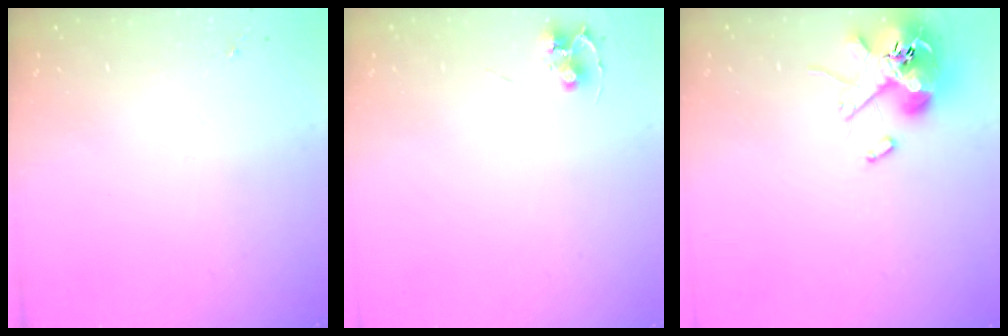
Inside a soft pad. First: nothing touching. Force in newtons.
{"total": 4.7, "press": 4.7, "slide": 0.4}
{"total": 11.8, "press": 11.6, "slide": 1.8}